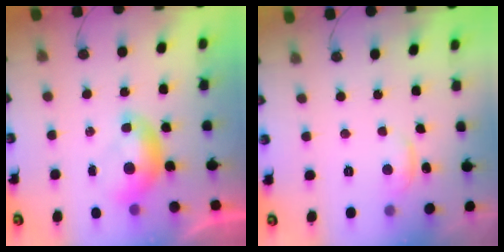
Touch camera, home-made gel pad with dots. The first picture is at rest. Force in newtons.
{"total": 1.2, "press": 0.7, "slide": 0.9}